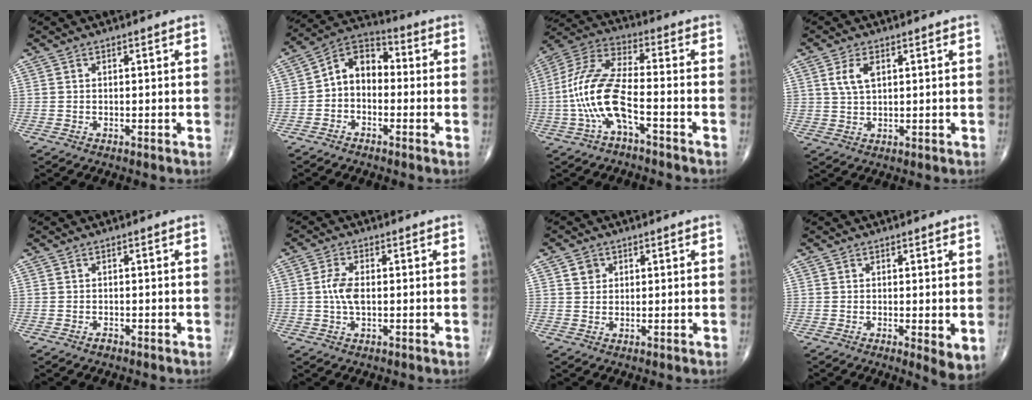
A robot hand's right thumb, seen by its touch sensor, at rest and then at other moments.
{"total": 8.6, "force": [-0.9, 6.2, 5.9], "torque": [-0.069, 0.036, -0.038]}
{"total": 13.7, "force": [-4.2, 4.7, 12.1], "torque": [-0.273, 0.043, -0.084]}
{"total": 4.4, "force": [1.6, 2.4, 3.3], "torque": [-0.064, -0.003, 0.035]}
{"total": 0.6, "force": [-0.4, 0.4, 0.2], "torque": [0.000, 0.001, -0.009]}
{"total": 4.5, "force": [0.0, 2.2, 4.0], "torque": [-0.089, 0.003, -0.002]}
{"total": 2.4, "force": [1.1, 2.0, 0.7], "torque": [0.000, -0.006, 0.015]}
{"total": 4.2, "force": [-0.2, 1.1, 4.0], "torque": [-0.056, -0.015, -0.002]}